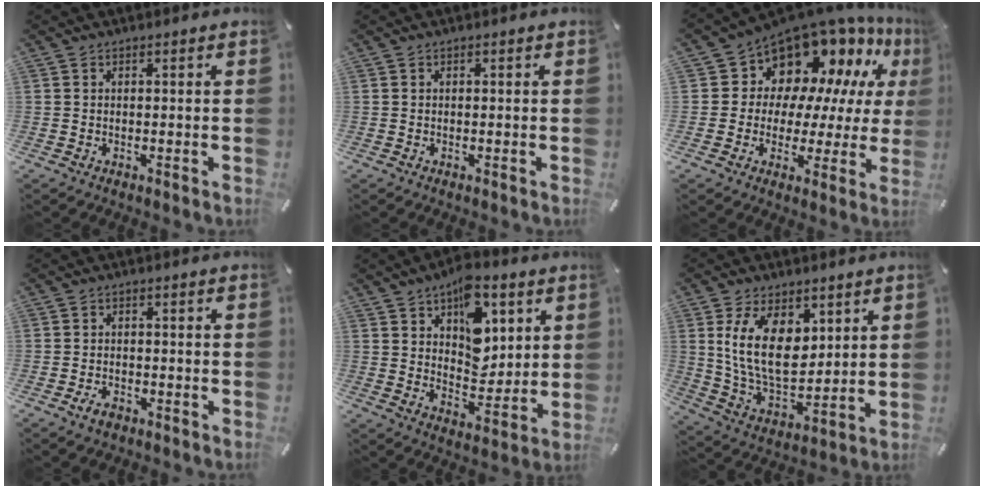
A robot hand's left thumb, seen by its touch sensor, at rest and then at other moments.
{"total": 0.0}
{"total": 13.8, "force": [10.0, 8.9, 3.3], "torque": [-0.061, -0.098, 0.181]}
{"total": 2.7, "force": [-1.7, 1.5, 1.5], "torque": [-0.035, 0.006, -0.034]}
{"total": 13.9, "force": [6.7, 9.0, 8.1], "torque": [-0.109, -0.034, 0.119]}
{"total": 14.7, "force": [5.0, 9.2, 10.3], "torque": [-0.215, -0.014, 0.090]}